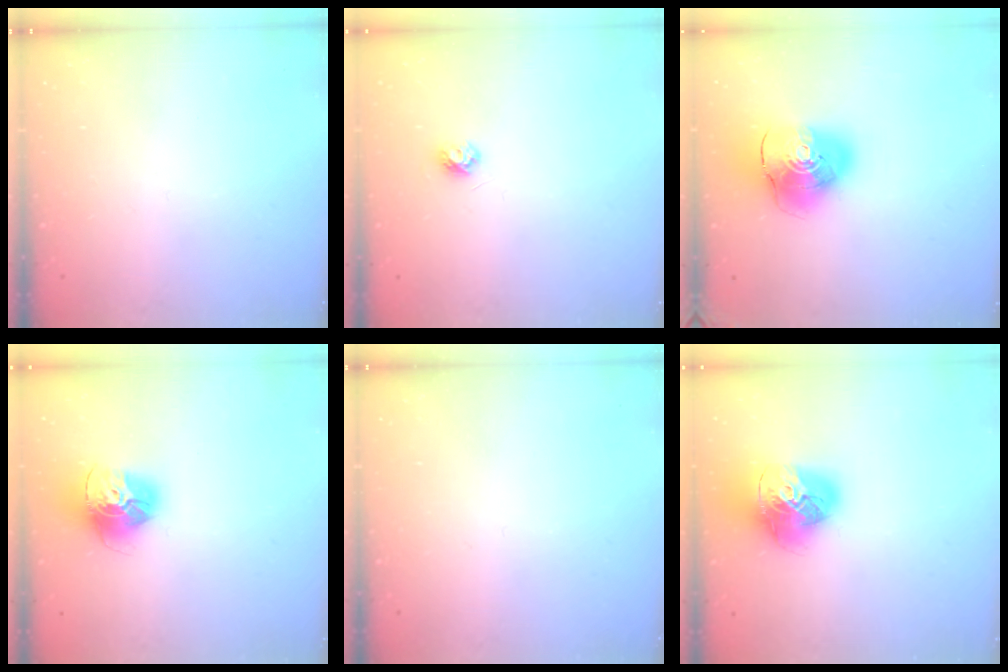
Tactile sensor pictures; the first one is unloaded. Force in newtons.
{"total": 3.9, "press": 3.8, "slide": 0.7}
{"total": 14.4, "press": 14.2, "slide": 2.1}
{"total": 16.3, "press": 16.2, "slide": 1.5}
{"total": 0.0}
{"total": 19.2, "press": 19.1, "slide": 2.2}